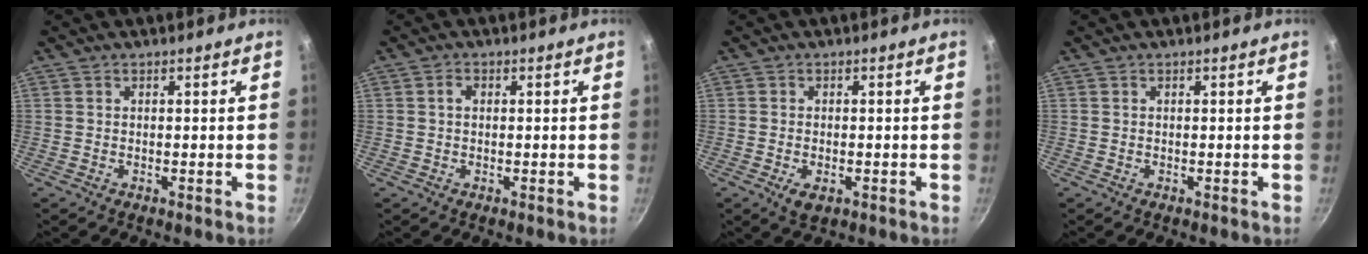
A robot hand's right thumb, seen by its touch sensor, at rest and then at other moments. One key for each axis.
{"total": 1.5, "fx": 0.2, "fy": 1.1, "fz": 1.0, "tx": -0.016, "ty": 0.006, "tz": 0.001}
{"total": 3.4, "fx": -1.2, "fy": 1.9, "fz": 2.6, "tx": -0.043, "ty": -0.003, "tz": -0.018}
{"total": 0.0}